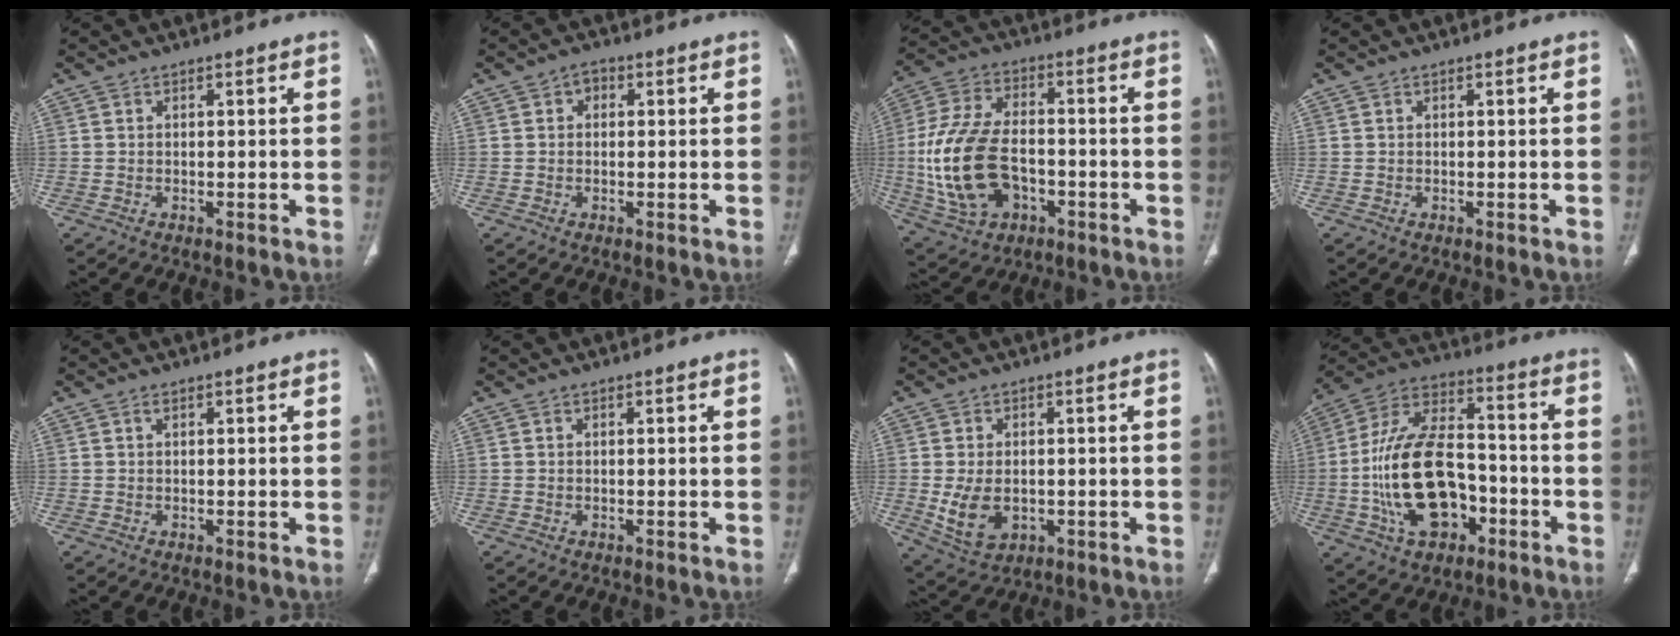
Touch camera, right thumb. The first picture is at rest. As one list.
[{"total": 2.2, "force": [0.5, 1.7, 1.2], "torque": [-0.007, 0.007, 0.002]}, {"total": 18.4, "force": [-3.3, 11.6, 13.8], "torque": [-0.283, 0.018, -0.049]}, {"total": 0.0}, {"total": 0.6, "force": [0.3, 0.2, 0.4], "torque": [-0.009, 0.002, 0.006]}, {"total": 0.0}, {"total": 7.7, "force": [-1.0, 5.2, 5.6], "torque": [-0.098, -0.004, 0.000]}, {"total": 20.4, "force": [-5.1, 12.1, 15.6], "torque": [-0.275, 0.042, -0.085]}]